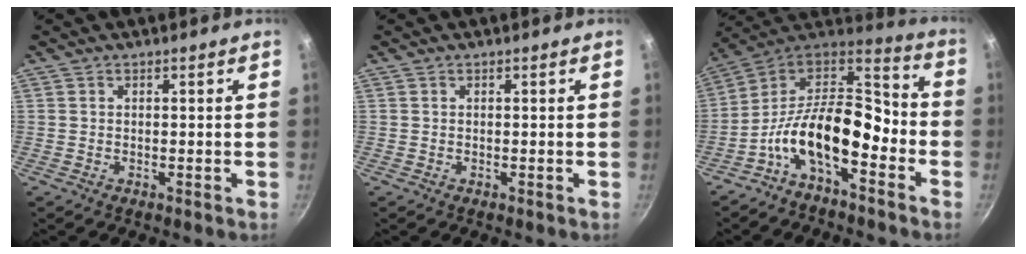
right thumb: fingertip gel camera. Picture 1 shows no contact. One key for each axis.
{"total": 0.0}
{"total": 16.7, "fx": -6.2, "fy": 8.6, "fz": 12.9, "tx": -0.211, "ty": 0.070, "tz": -0.134}